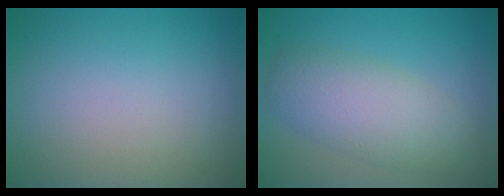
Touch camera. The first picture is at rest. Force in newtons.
{"total": 5.2, "press": 5.2, "slide": 0.0}